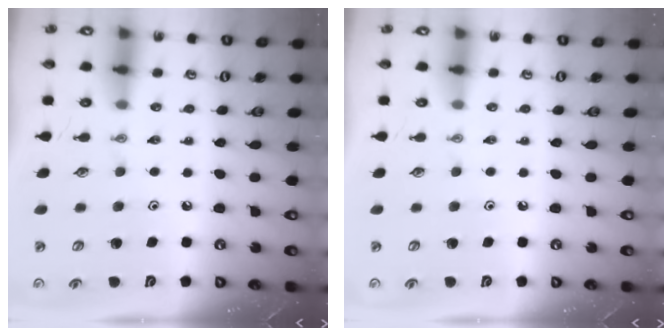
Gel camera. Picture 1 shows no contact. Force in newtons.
{"total": 0.0}